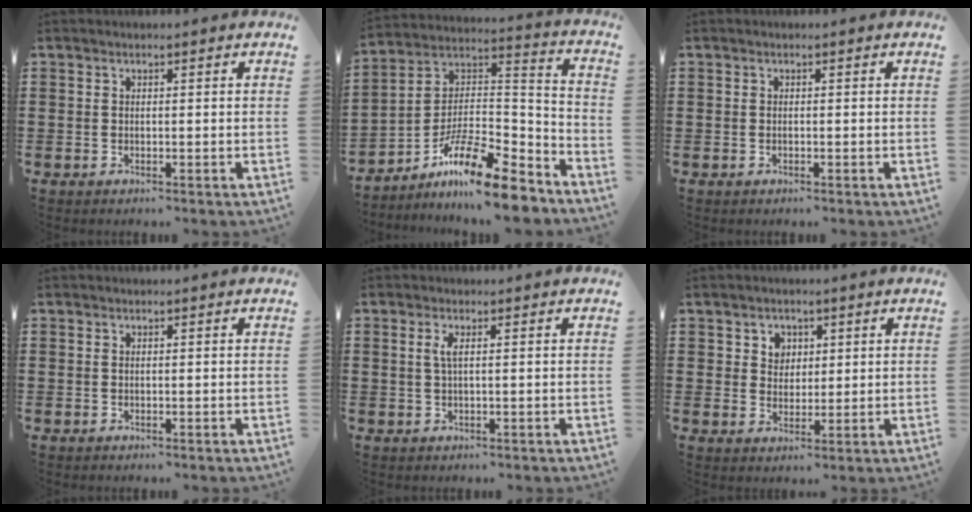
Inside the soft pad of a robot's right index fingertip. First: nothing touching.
{"total": 13.5, "force": [-10.2, 2.7, 8.4], "torque": [-0.148, 0.023, -0.191]}
{"total": 0.0}
{"total": 0.0}
{"total": 1.7, "force": [0.3, 0.2, 1.7], "torque": [-0.035, 0.000, 0.005]}
{"total": 3.1, "force": [1.4, 2.7, 0.5], "torque": [-0.023, 0.012, 0.023]}